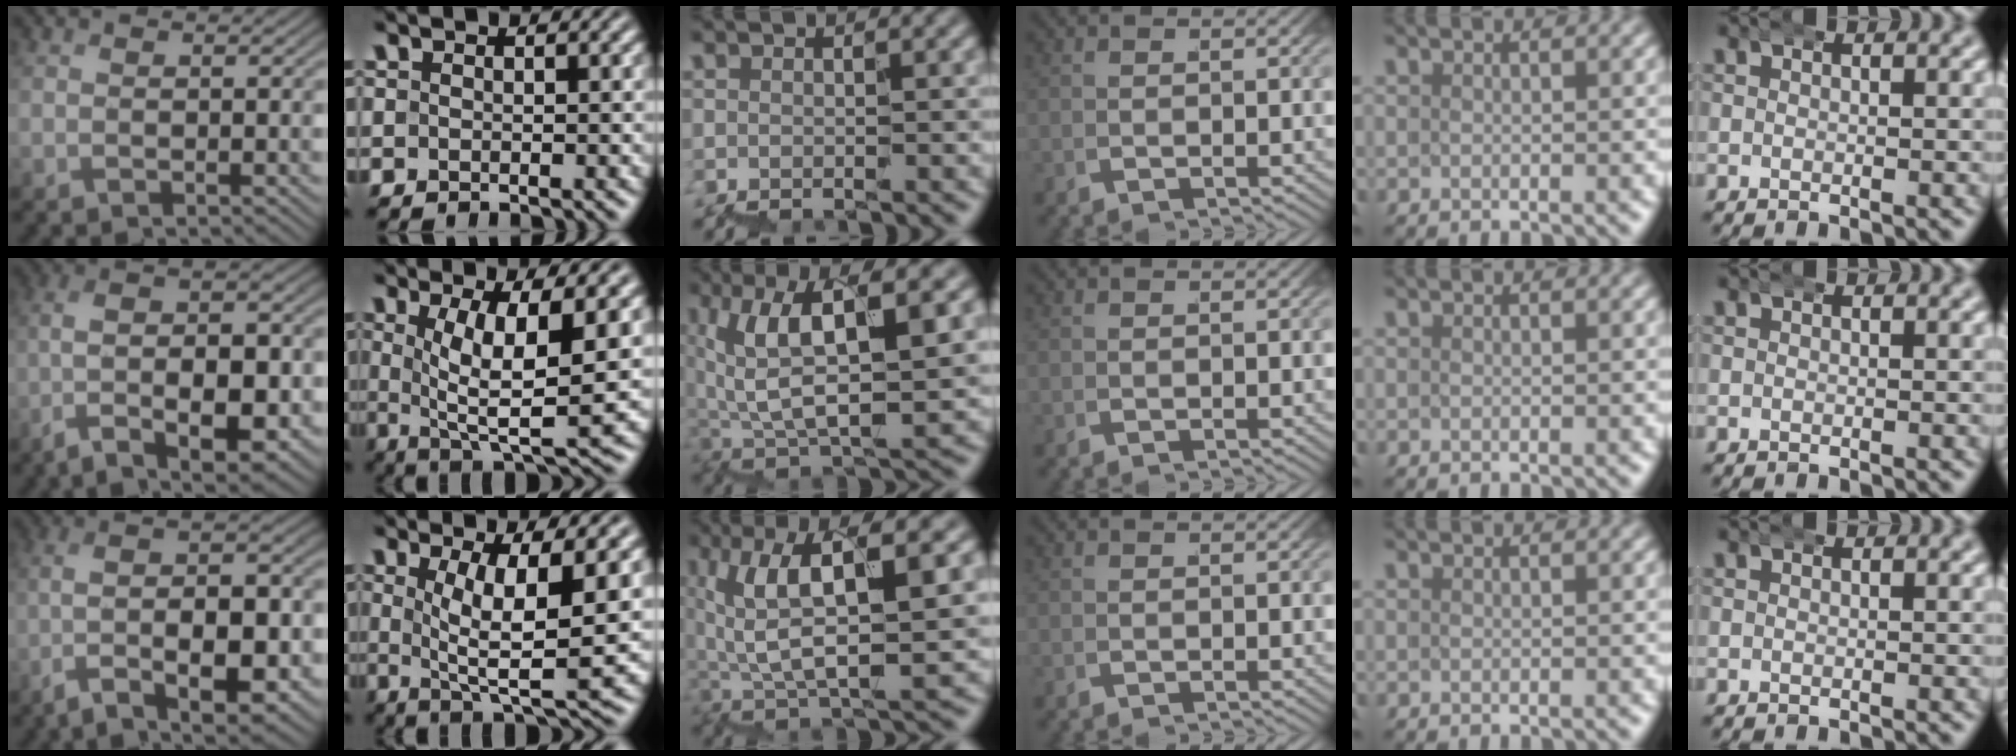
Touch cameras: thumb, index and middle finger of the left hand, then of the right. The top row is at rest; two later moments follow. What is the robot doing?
{"motion": "wrap", "object": "bubble wrap"}